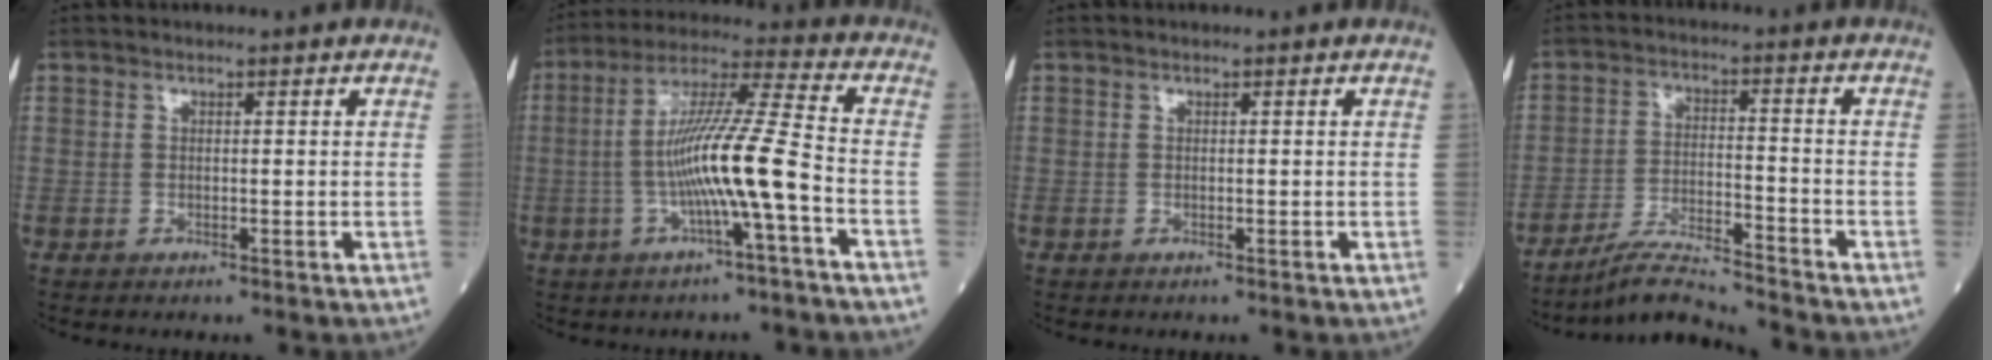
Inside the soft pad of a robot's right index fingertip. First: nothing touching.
{"total": 11.8, "force": [-2.8, -0.6, 11.4], "torque": [-0.216, 0.013, -0.053]}
{"total": 0.0}
{"total": 7.3, "force": [-7.0, -0.8, 1.8], "torque": [-0.036, -0.011, -0.127]}